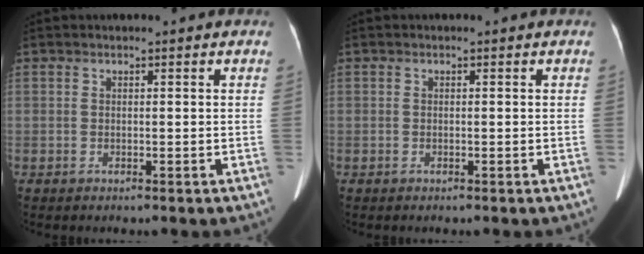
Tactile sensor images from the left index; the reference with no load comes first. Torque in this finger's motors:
{"motor_torque": [0.01, 0.01, 0.00, 0.00]}